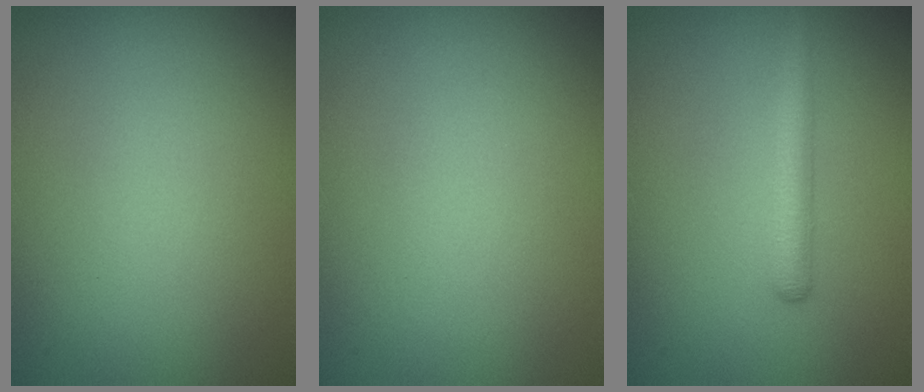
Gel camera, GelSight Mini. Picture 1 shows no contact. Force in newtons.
{"total": 0.0}
{"total": 2.5, "press": 2.5, "slide": 0.1}